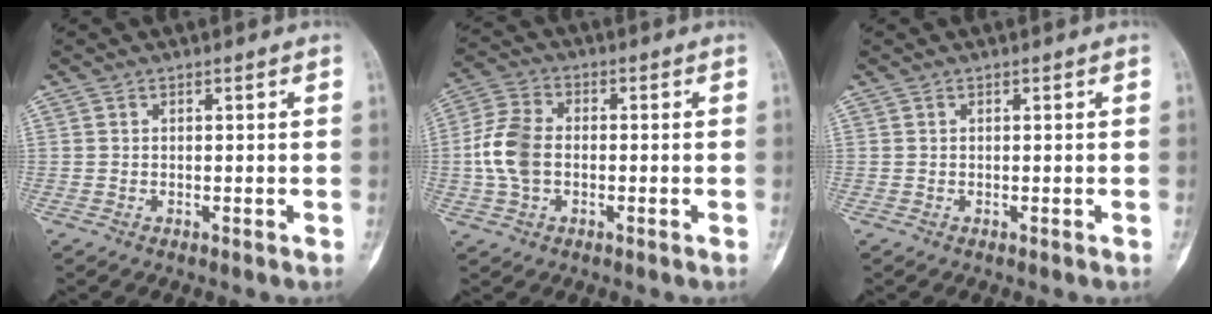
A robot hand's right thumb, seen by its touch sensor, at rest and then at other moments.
{"total": 8.9, "force": [-0.8, 5.9, 6.6], "torque": [-0.135, 0.019, -0.025]}
{"total": 0.0}